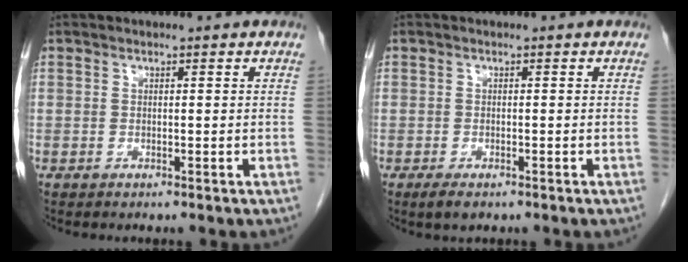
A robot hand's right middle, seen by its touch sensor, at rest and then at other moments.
{"total": 2.1, "force": [-1.3, 0.8, 1.4], "torque": [-0.031, -0.004, -0.018]}